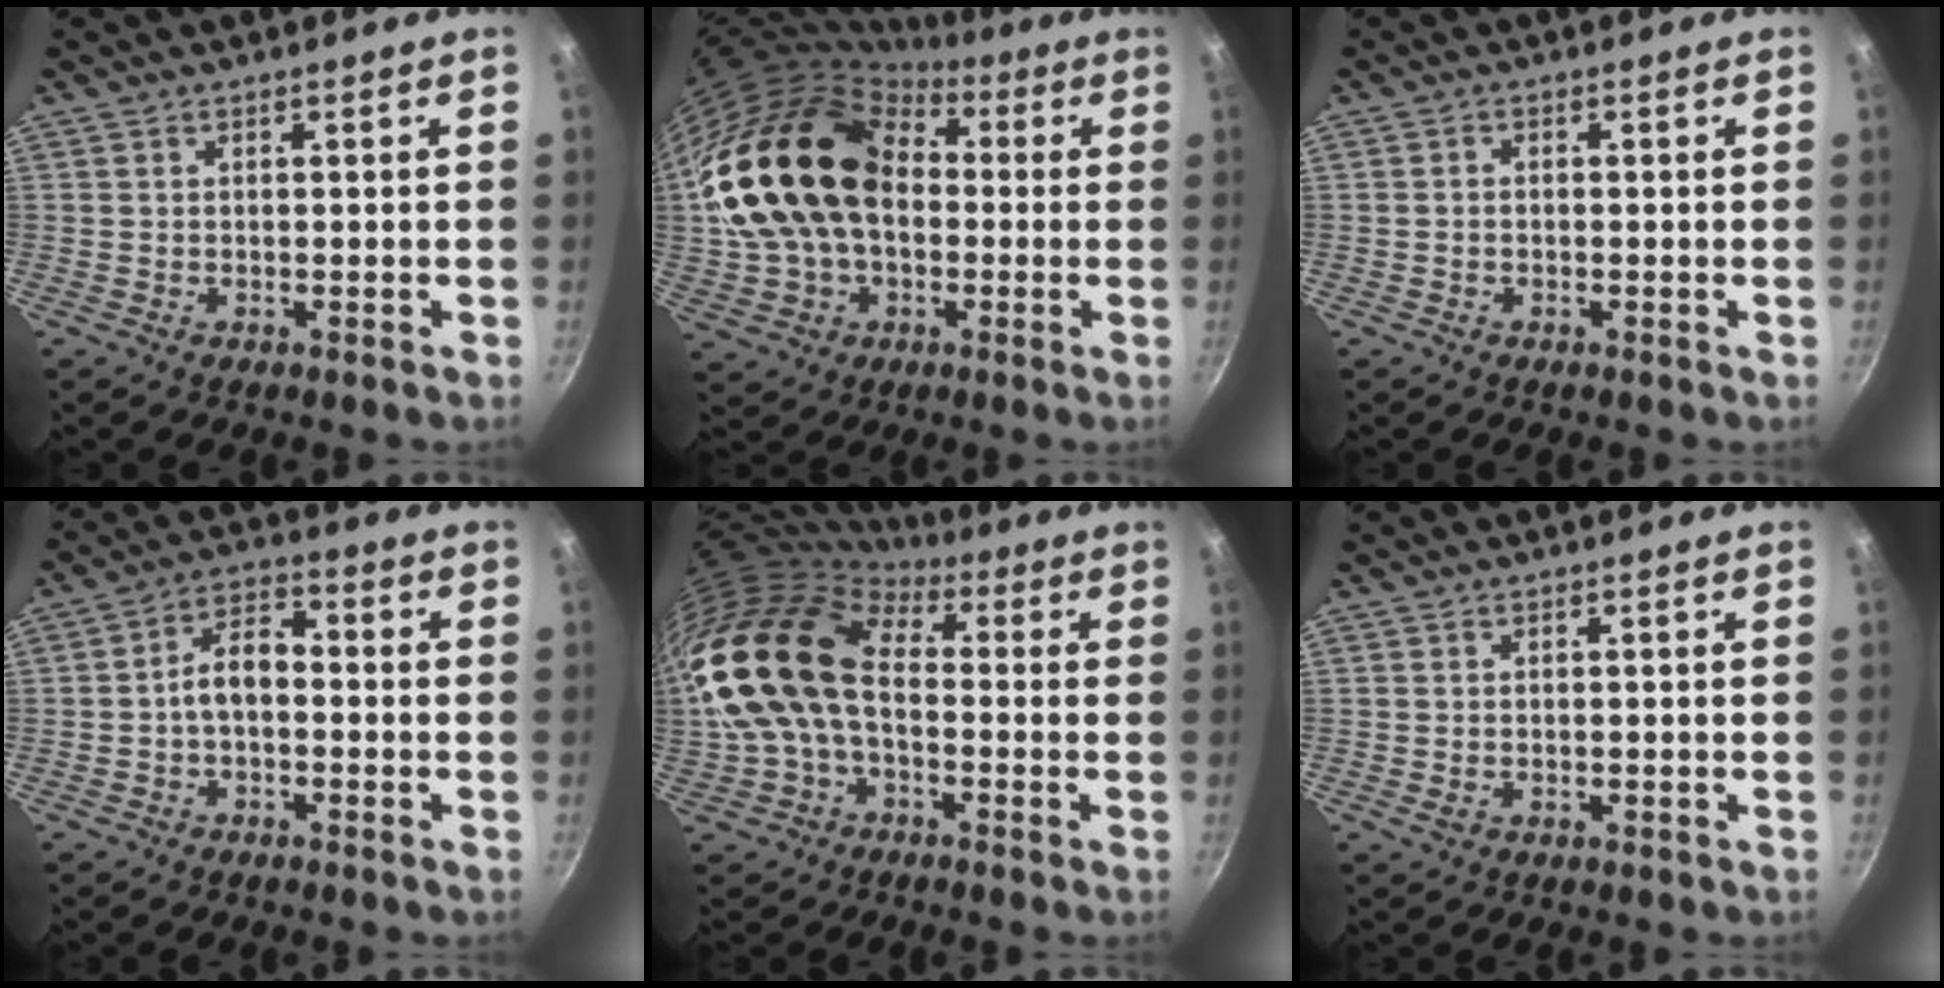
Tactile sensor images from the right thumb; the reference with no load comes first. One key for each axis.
{"total": 25.0, "fx": 1.6, "fy": 17.8, "fz": 17.5, "tx": -0.323, "ty": 0.054, "tz": 0.028}
{"total": 0.7, "fx": -0.3, "fy": 0.5, "fz": 0.4, "tx": -0.011, "ty": 0.005, "tz": -0.006}
{"total": 6.7, "fx": -1.2, "fy": 4.0, "fz": 5.2, "tx": -0.076, "ty": 0.034, "tz": -0.029}
{"total": 18.0, "fx": -0.1, "fy": 11.7, "fz": 13.7, "tx": -0.256, "ty": 0.031, "tz": -0.012}
{"total": 1.0, "fx": -0.2, "fy": 0.6, "fz": 0.8, "tx": -0.013, "ty": -0.001, "tz": -0.002}